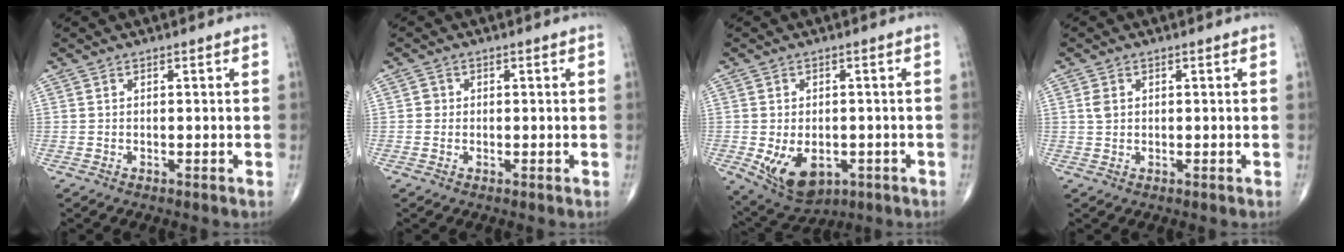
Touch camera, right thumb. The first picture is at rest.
{"total": 1.2, "force": [0.0, 1.2, 0.3], "torque": [0.002, 0.003, -0.002]}
{"total": 10.2, "force": [-3.1, 6.5, 7.2], "torque": [-0.106, -0.002, -0.032]}
{"total": 1.9, "force": [0.4, 1.5, 1.1], "torque": [-0.019, 0.001, 0.010]}